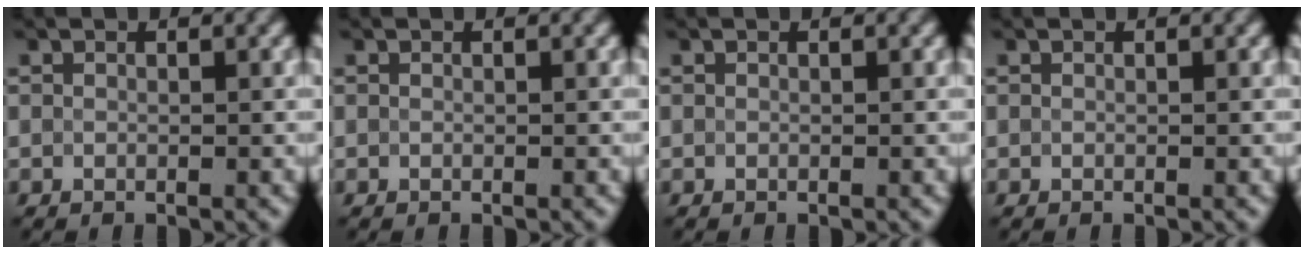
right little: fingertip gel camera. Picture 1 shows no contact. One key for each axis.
{"total": 0.0}
{"total": 0.0}
{"total": 0.0}